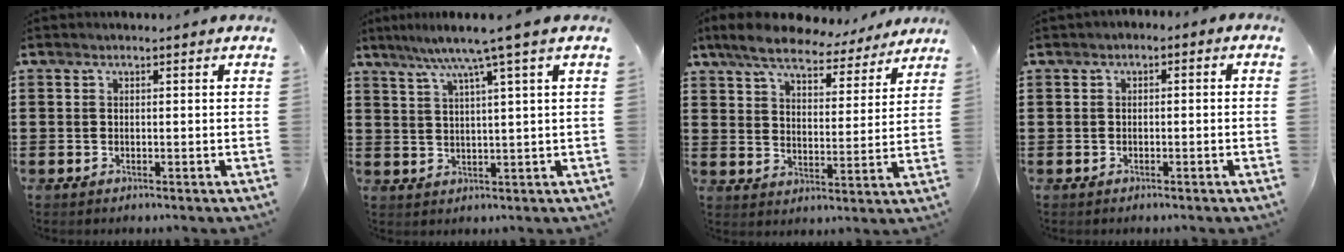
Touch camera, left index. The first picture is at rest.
{"total": 5.9, "force": [3.7, -0.7, 4.6], "torque": [-0.102, -0.010, 0.057]}
{"total": 7.5, "force": [6.8, 1.6, 2.8], "torque": [-0.084, -0.031, 0.120]}
{"total": 1.1, "force": [-1.0, 0.4, 0.2], "torque": [-0.009, 0.003, -0.023]}